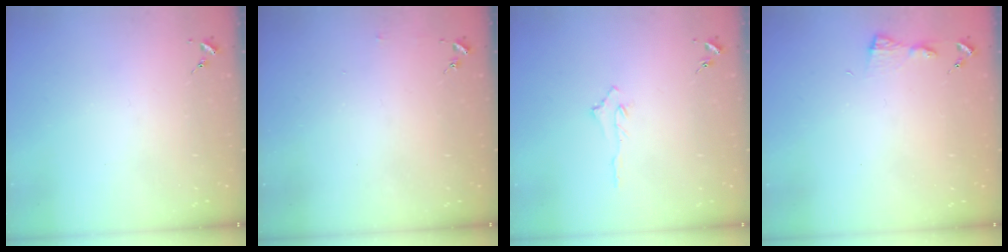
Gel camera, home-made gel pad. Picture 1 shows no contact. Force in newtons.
{"total": 2.5, "press": 2.5, "slide": 0.2}
{"total": 2.9, "press": 2.9, "slide": 0.4}
{"total": 4.2, "press": 4.2, "slide": 0.5}